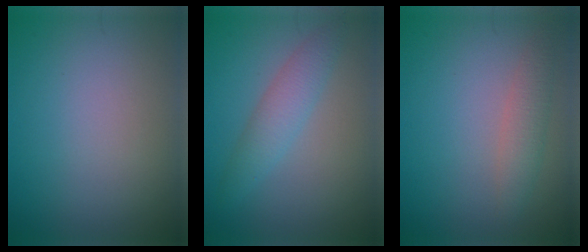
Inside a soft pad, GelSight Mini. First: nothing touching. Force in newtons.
{"total": 2.8, "press": 2.8, "slide": 0.0}
{"total": 2.0, "press": 2.0, "slide": 0.1}